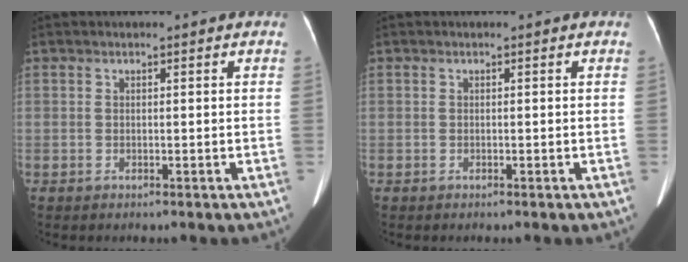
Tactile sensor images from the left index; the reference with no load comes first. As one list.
[{"total": 0.0}]